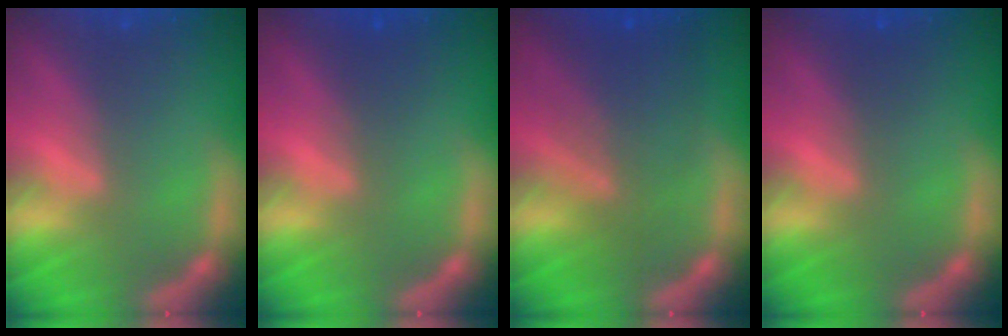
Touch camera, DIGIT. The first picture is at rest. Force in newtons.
{"total": 1.5}
{"total": 6.5}
{"total": 1.0}